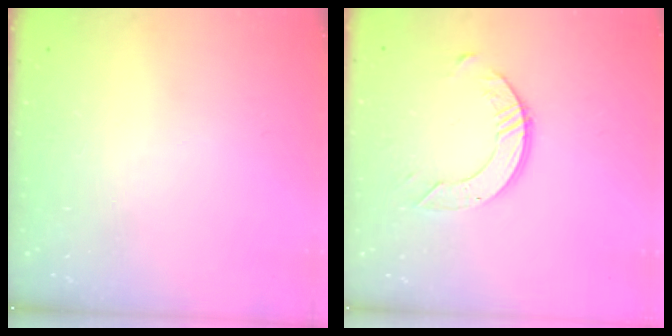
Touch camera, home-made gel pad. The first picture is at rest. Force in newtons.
{"total": 6.4, "press": 6.4, "slide": 0.6}